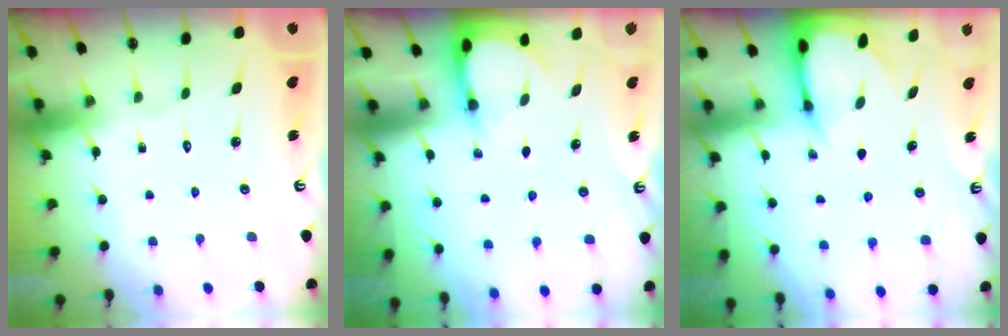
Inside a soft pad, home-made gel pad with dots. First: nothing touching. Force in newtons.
{"total": 3.6, "press": 3.6, "slide": 0.1}
{"total": 3.7, "press": 3.6, "slide": 0.5}